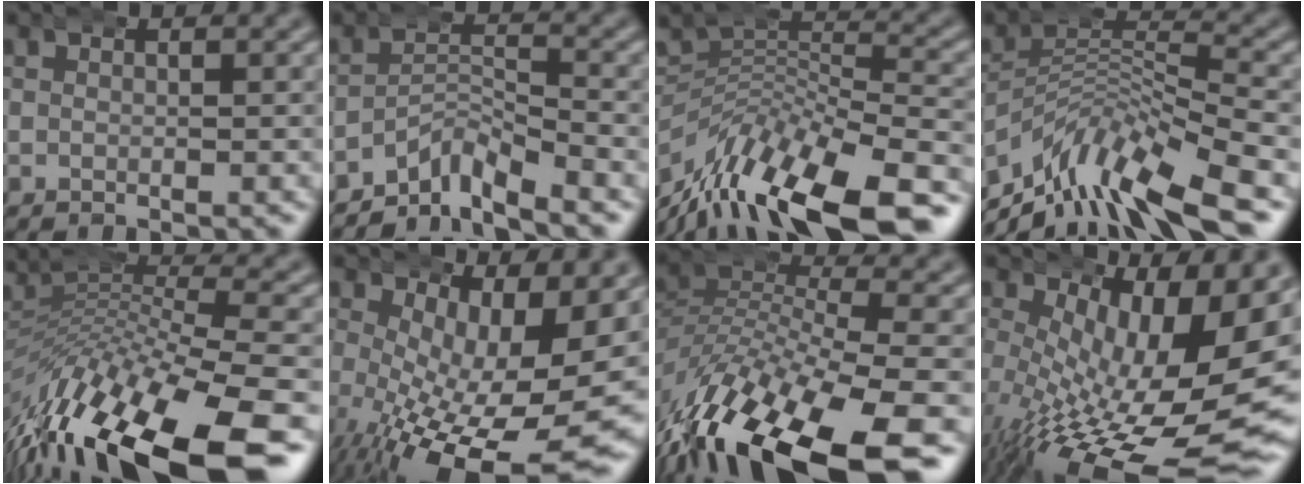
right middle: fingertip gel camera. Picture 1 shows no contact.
{"total": 5.7, "force": [-4.9, 2.2, 2.0], "torque": [-0.017, -0.007, -0.091]}
{"total": 10.7, "force": [-7.0, 4.6, 6.6], "torque": [-0.092, -0.007, -0.114]}
{"total": 8.9, "force": [-4.9, 4.4, 6.0], "torque": [-0.084, -0.003, -0.089]}
{"total": 11.9, "force": [-5.4, 4.8, 9.5], "torque": [-0.161, -0.014, -0.072]}
{"total": 11.5, "force": [-3.6, 4.7, 9.8], "torque": [-0.150, -0.051, -0.024]}
{"total": 12.6, "force": [-6.4, 5.6, 9.3], "torque": [-0.176, -0.031, -0.079]}
{"total": 14.2, "force": [-2.4, 6.3, 12.4], "torque": [-0.196, -0.049, -0.004]}